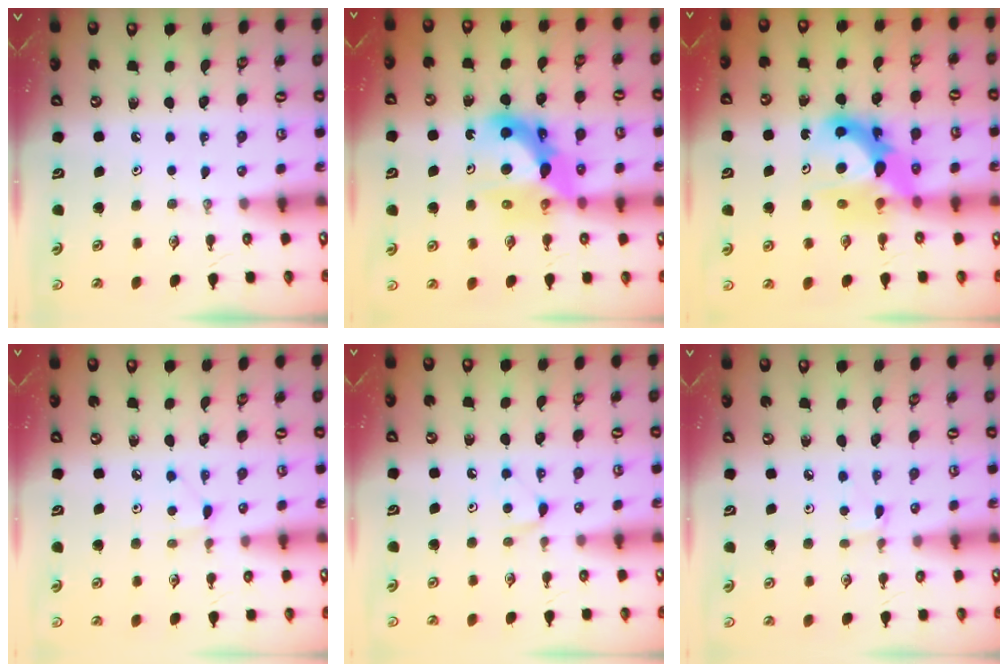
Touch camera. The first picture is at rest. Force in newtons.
{"total": 12.7, "press": 12.6, "slide": 1.3}
{"total": 11.2, "press": 11.1, "slide": 1.0}
{"total": 4.1, "press": 4.1, "slide": 0.6}
{"total": 5.6, "press": 5.6, "slide": 0.6}
{"total": 1.5, "press": 1.5, "slide": 0.2}